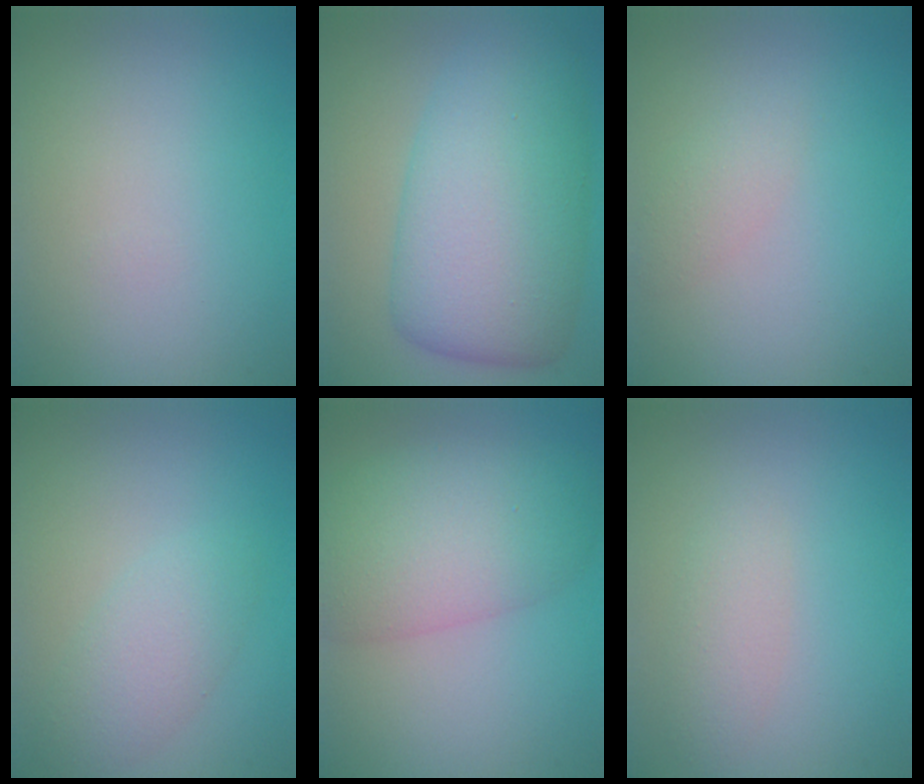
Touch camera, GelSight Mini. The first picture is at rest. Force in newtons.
{"total": 10.5, "press": 10.5, "slide": 0.2}
{"total": 1.5, "press": 1.5, "slide": 0.0}
{"total": 2.8, "press": 2.8, "slide": 0.1}
{"total": 7.5, "press": 7.5, "slide": 0.4}
{"total": 2.0, "press": 2.0, "slide": 0.1}